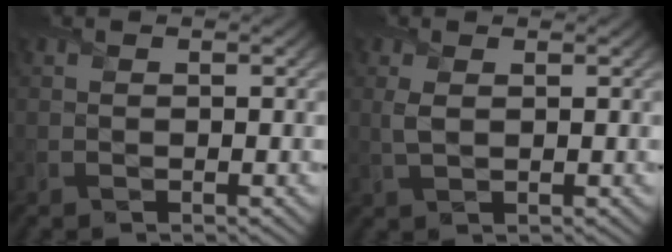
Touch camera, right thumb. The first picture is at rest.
{"total": 1.6, "force": [0.5, 0.7, 1.4], "torque": [-0.038, -0.001, 0.014]}